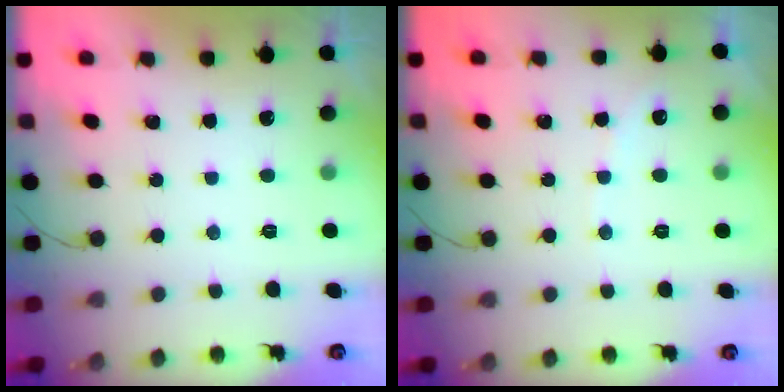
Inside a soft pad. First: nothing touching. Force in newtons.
{"total": 4.0, "press": 4.0, "slide": 0.6}